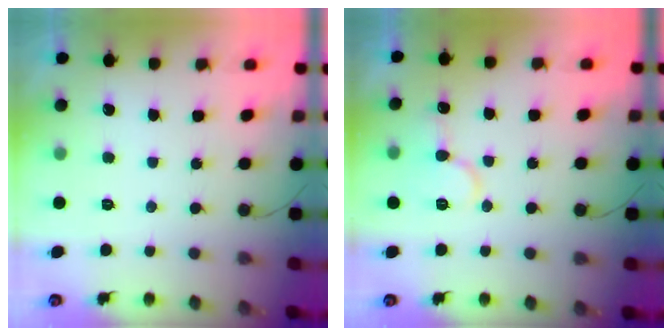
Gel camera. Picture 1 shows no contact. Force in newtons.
{"total": 10.4, "press": 10.3, "slide": 1.4}